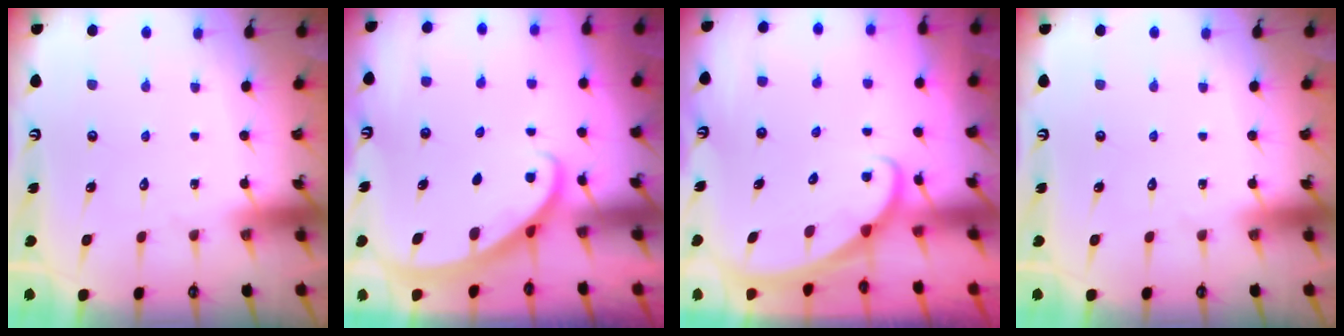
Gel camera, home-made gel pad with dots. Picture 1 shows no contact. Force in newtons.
{"total": 1.8, "press": 1.8, "slide": 0.1}
{"total": 1.7, "press": 1.6, "slide": 0.1}
{"total": 0.0}